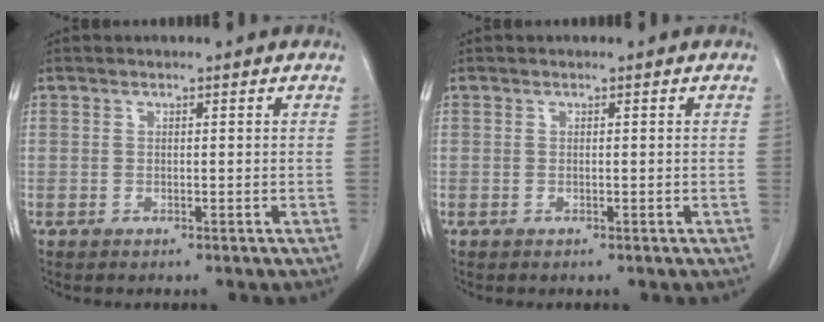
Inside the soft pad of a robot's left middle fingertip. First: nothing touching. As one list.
[{"total": 0.0}]